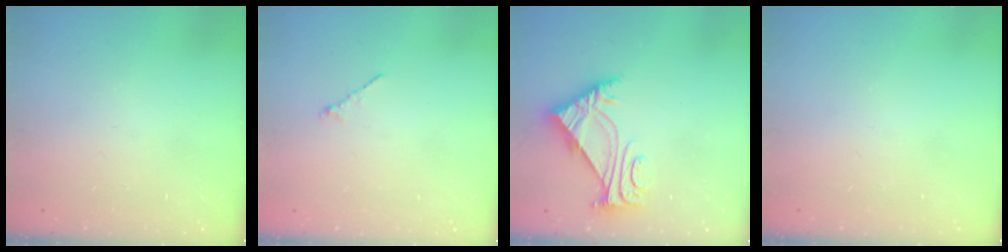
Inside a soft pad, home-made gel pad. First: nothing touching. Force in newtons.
{"total": 0.8, "press": 0.7, "slide": 0.4}
{"total": 5.4, "press": 5.2, "slide": 1.1}
{"total": 0.0}